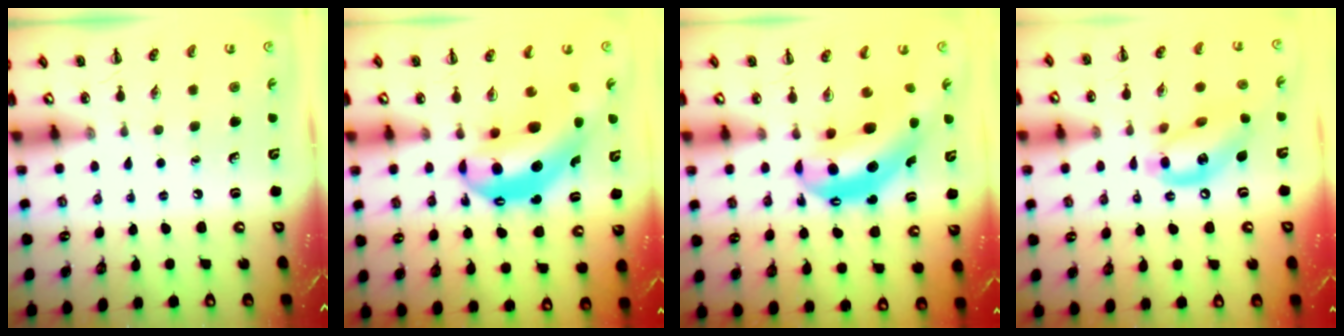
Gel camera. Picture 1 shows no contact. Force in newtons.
{"total": 11.1, "press": 10.8, "slide": 2.6}
{"total": 8.1, "press": 7.8, "slide": 1.9}
{"total": 13.3, "press": 12.9, "slide": 3.2}